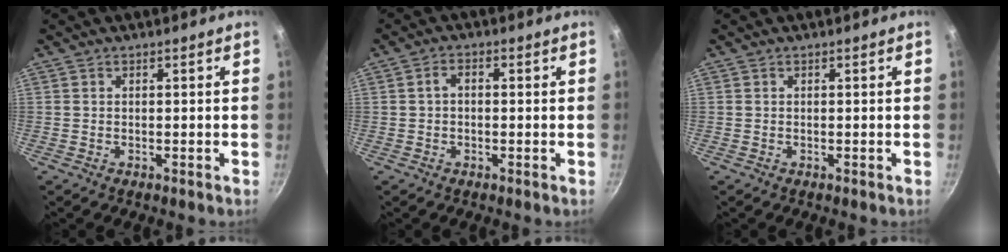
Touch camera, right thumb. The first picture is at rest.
{"total": 2.1, "force": [0.0, 1.3, 1.7], "torque": [-0.032, 0.011, -0.003]}
{"total": 0.0}